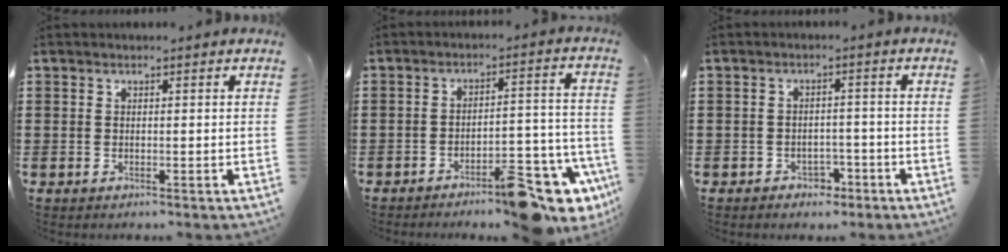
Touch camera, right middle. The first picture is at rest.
{"total": 9.4, "force": [-7.3, 2.0, 5.5], "torque": [-0.074, 0.017, -0.133]}
{"total": 2.4, "force": [-2.0, 1.3, 0.2], "torque": [-0.012, 0.003, -0.045]}